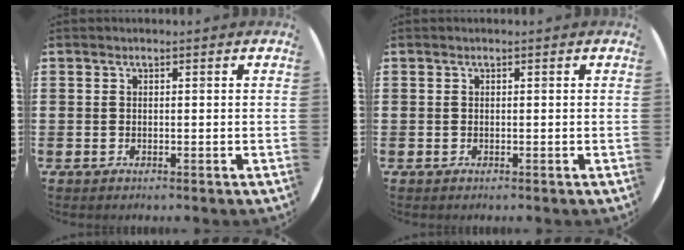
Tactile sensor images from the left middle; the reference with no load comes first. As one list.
[{"total": 0.0}]